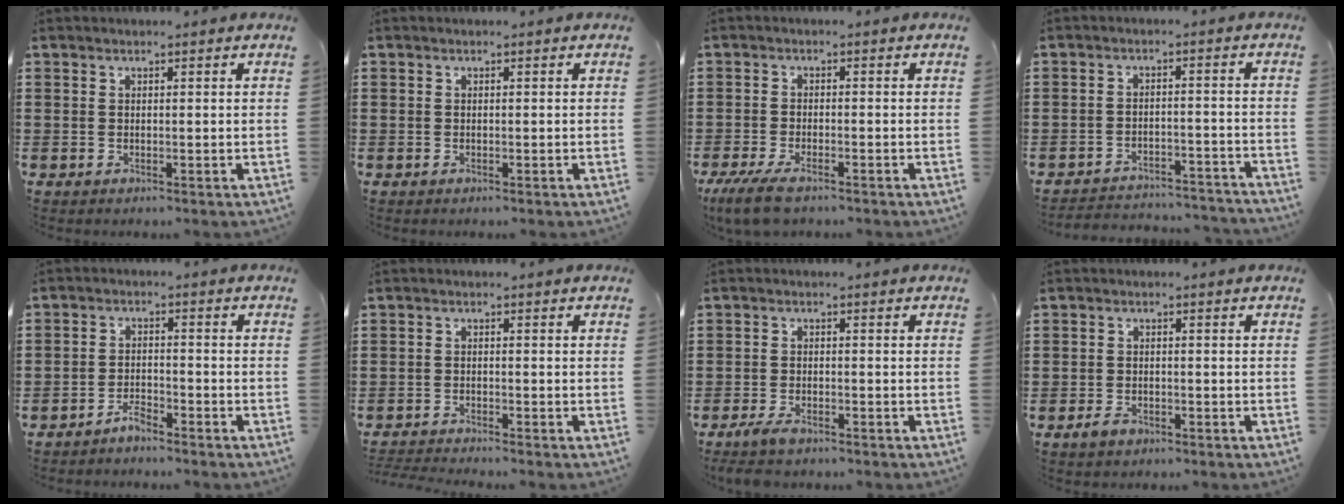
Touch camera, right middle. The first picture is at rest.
{"total": 0.0}
{"total": 4.0, "force": [-3.1, 0.7, 2.4], "torque": [-0.061, -0.010, -0.063]}
{"total": 3.7, "force": [-3.6, 0.3, 0.3], "torque": [-0.009, 0.003, -0.078]}
{"total": 2.9, "force": [-2.9, 0.6, 0.2], "torque": [-0.011, 0.002, -0.059]}
{"total": 2.1, "force": [-2.1, 0.0, 0.0], "torque": [-0.012, -0.003, -0.048]}
{"total": 2.6, "force": [-2.1, 0.7, 1.4], "torque": [-0.041, -0.003, -0.045]}
{"total": 2.0, "force": [-1.3, 1.2, 0.9], "torque": [-0.018, 0.003, -0.027]}